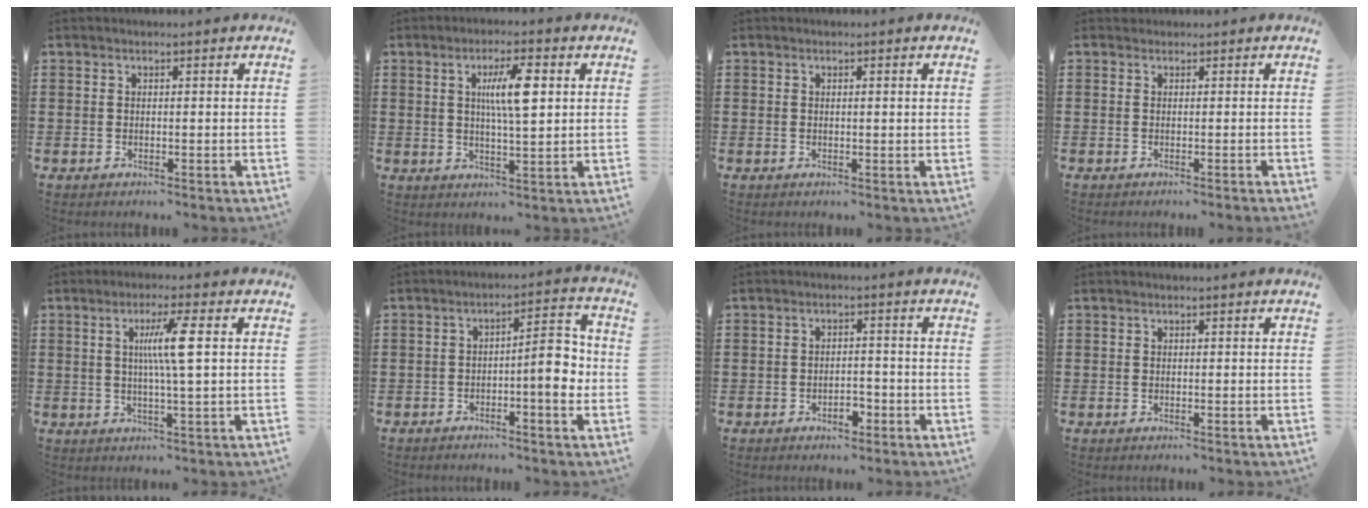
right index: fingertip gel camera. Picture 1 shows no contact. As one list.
[{"total": 7.1, "force": [1.8, 1.5, 6.7], "torque": [-0.126, 0.006, 0.024]}, {"total": 0.6, "force": [0.2, 0.0, 0.6], "torque": [-0.011, -0.001, 0.003]}, {"total": 0.0}, {"total": 6.5, "force": [1.3, -0.1, 6.4], "torque": [-0.124, -0.002, 0.014]}, {"total": 7.6, "force": [-1.6, 2.0, 7.2], "torque": [-0.090, -0.008, -0.033]}, {"total": 2.9, "force": [-1.7, 1.3, 1.9], "torque": [-0.034, 0.002, -0.034]}, {"total": 0.0}]